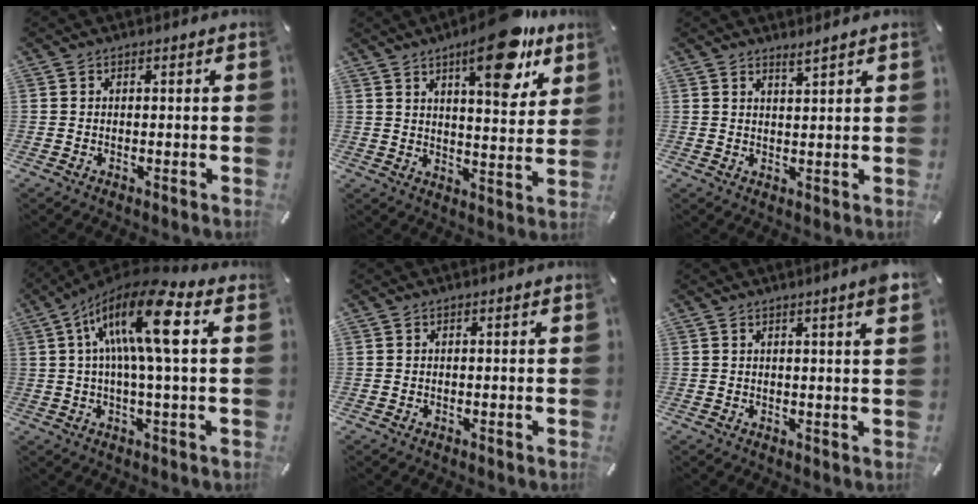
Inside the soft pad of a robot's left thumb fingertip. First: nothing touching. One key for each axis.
{"total": 17.2, "fx": 10.9, "fy": 6.0, "fz": 12.0, "tx": -0.159, "ty": -0.064, "tz": 0.171}
{"total": 2.3, "fx": 2.2, "fy": -0.1, "fz": 0.9, "tx": -0.021, "ty": -0.010, "tz": 0.040}
{"total": 16.7, "fx": 4.1, "fy": 3.8, "fz": 15.8, "tx": -0.303, "ty": 0.004, "tz": 0.057}
{"total": 0.0}
{"total": 4.0, "fx": 1.9, "fy": 0.1, "fz": 3.5, "tx": -0.051, "ty": -0.012, "tz": 0.029}